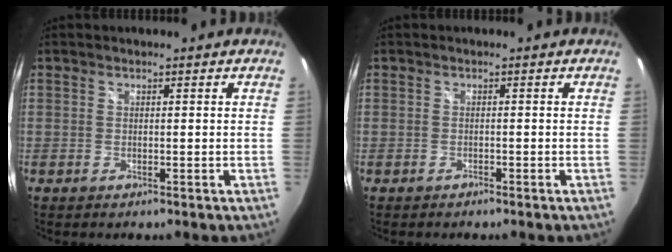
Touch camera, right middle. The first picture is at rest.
{"total": 0.6, "force": [-0.5, 0.2, 0.0], "torque": [0.000, 0.000, -0.011]}